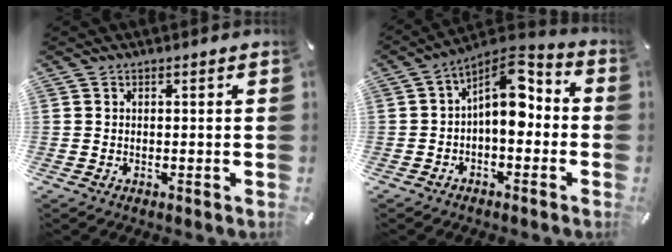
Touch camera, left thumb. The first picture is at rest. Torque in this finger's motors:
{"motor_torque": [0.22, 0.70, 1.14, 0.14, 0.35]}